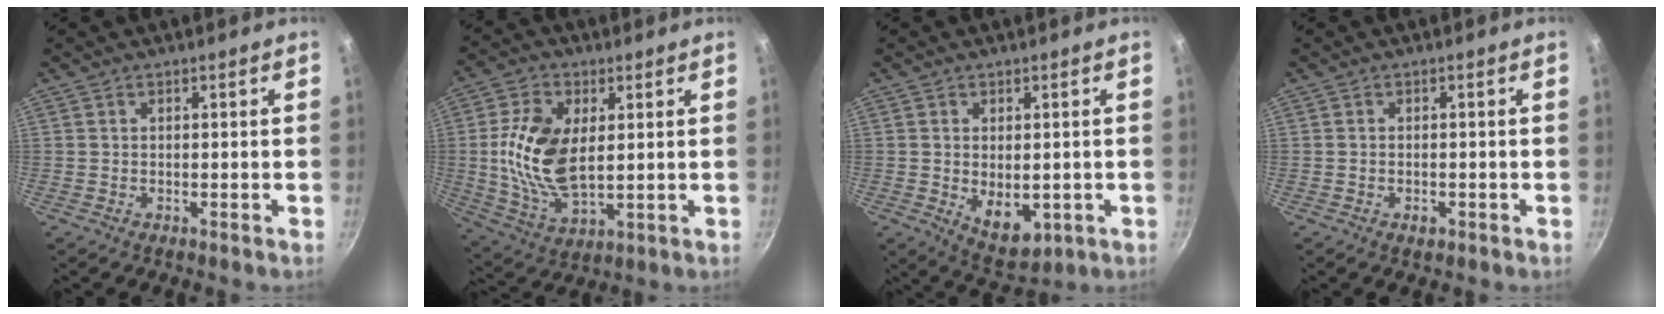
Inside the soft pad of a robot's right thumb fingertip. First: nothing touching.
{"total": 14.7, "force": [2.0, 8.3, 11.9], "torque": [-0.225, -0.009, 0.041]}
{"total": 7.9, "force": [-0.9, 4.8, 6.2], "torque": [-0.081, -0.014, 0.006]}
{"total": 1.6, "force": [-0.7, 0.9, 1.1], "torque": [-0.019, 0.001, -0.013]}